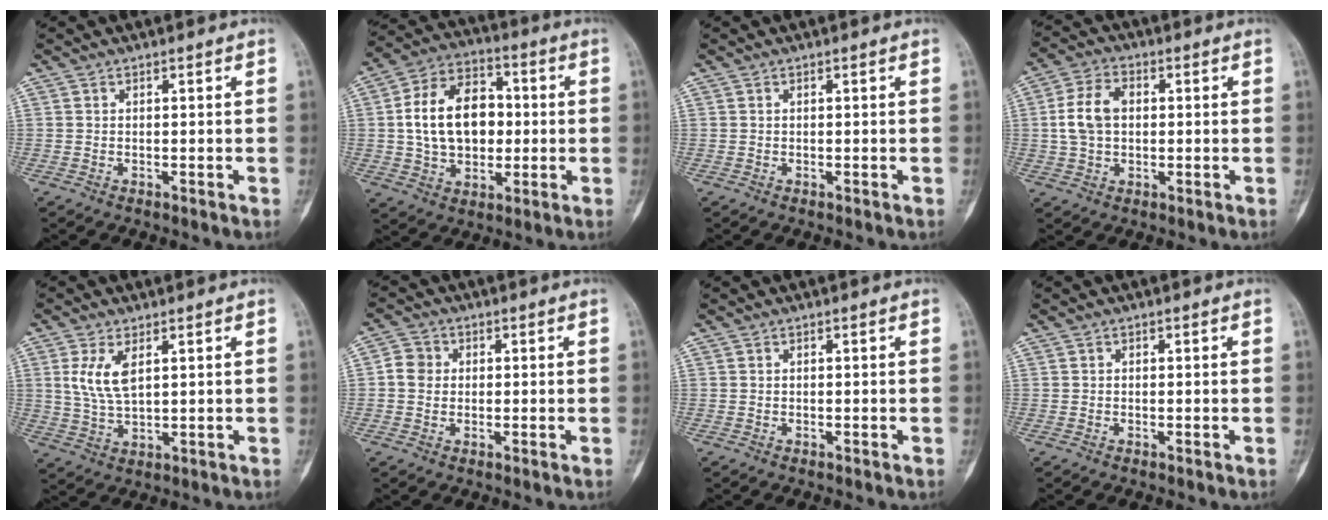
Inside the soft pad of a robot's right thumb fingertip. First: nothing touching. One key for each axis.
{"total": 16.5, "fx": 0.8, "fy": 11.4, "fz": 11.8, "tx": -0.170, "ty": 0.023, "tz": 0.014}
{"total": 0.0}
{"total": 8.4, "fx": 0.7, "fy": 5.8, "fz": 6.0, "tx": -0.110, "ty": 0.017, "tz": 0.011}
{"total": 7.0, "fx": 2.3, "fy": 3.5, "fz": 5.6, "tx": -0.109, "ty": -0.008, "tz": 0.055}
{"total": 4.3, "fx": 0.2, "fy": 3.9, "fz": 1.8, "tx": -0.019, "ty": 0.008, "tz": -0.003}
{"total": 0.0}
{"total": 0.0}